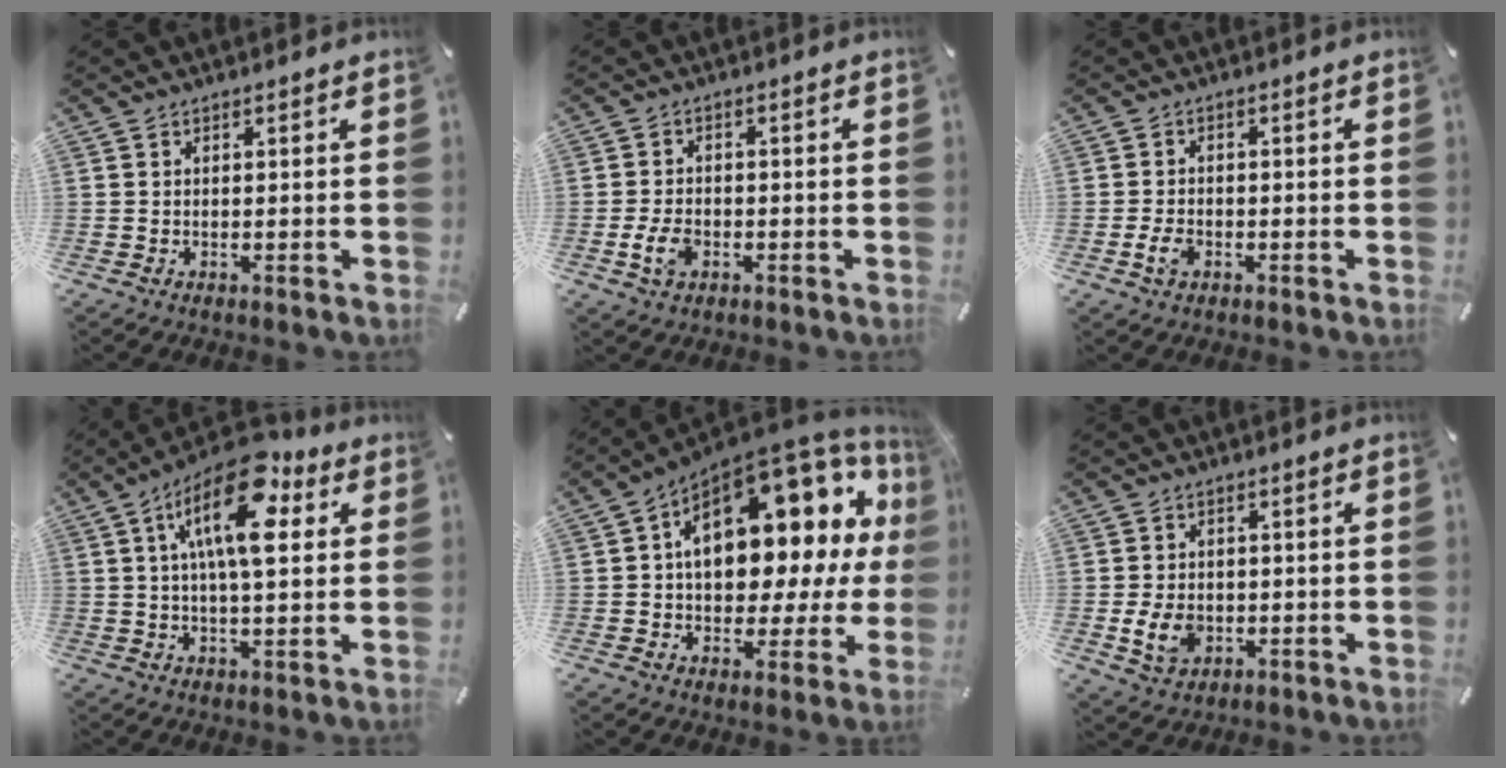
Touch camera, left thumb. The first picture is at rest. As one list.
[{"total": 4.9, "force": [-1.7, 3.3, 3.2], "torque": [-0.079, 0.001, -0.035]}, {"total": 3.3, "force": [-1.4, 2.2, 2.1], "torque": [-0.057, 0.000, -0.029]}, {"total": 16.3, "force": [6.4, 6.6, 13.4], "torque": [-0.234, -0.020, 0.103]}, {"total": 20.3, "force": [5.8, 11.8, 15.5], "torque": [-0.193, -0.064, 0.095]}, {"total": 6.5, "force": [-1.2, 5.2, 3.8], "torque": [-0.074, -0.004, -0.024]}]